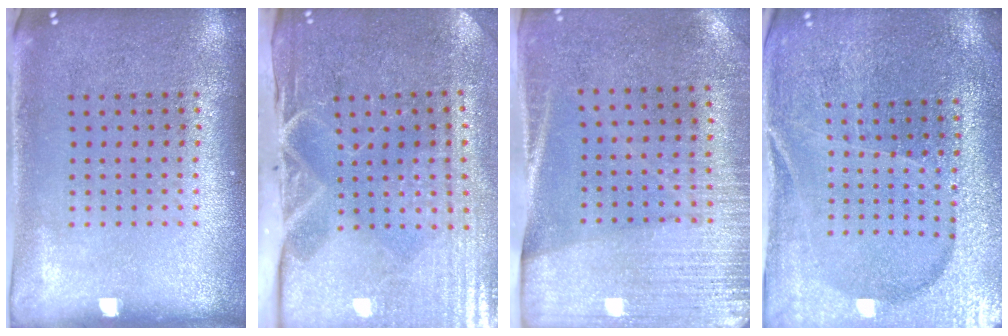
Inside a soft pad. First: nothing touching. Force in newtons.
{"total": 4.8, "press": 4.1, "slide": 2.6}
{"total": 2.9, "press": 2.6, "slide": 1.3}
{"total": 3.3, "press": 3.3, "slide": 0.4}